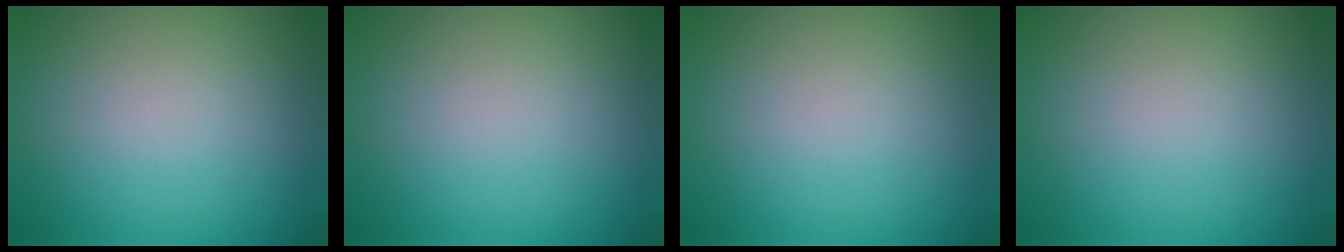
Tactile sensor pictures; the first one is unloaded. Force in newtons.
{"total": 0.0}
{"total": 0.0}
{"total": 0.0}